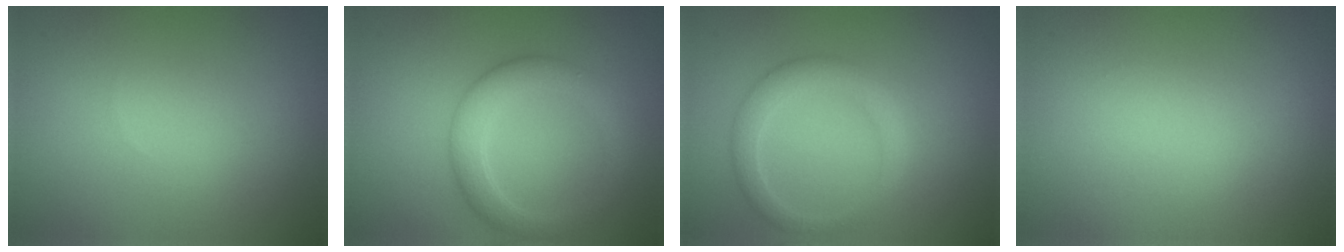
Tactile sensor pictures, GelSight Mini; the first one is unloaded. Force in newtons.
{"total": 3.6, "press": 3.6, "slide": 0.3}
{"total": 2.7, "press": 2.7, "slide": 0.0}
{"total": 0.0}